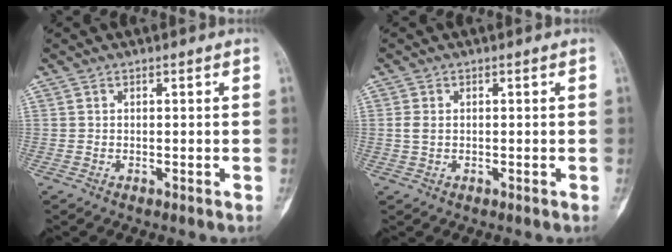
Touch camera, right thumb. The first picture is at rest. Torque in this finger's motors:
{"motor_torque": [0.11, 0.11, 0.22, 0.07, -0.01]}